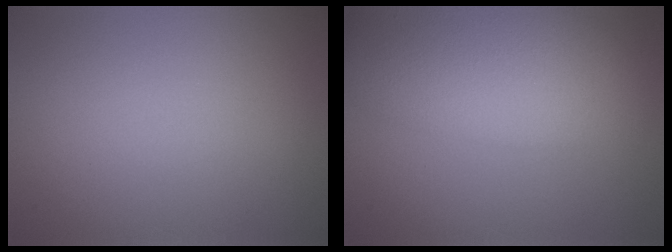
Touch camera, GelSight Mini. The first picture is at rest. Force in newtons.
{"total": 9.2, "press": 9.2, "slide": 0.4}